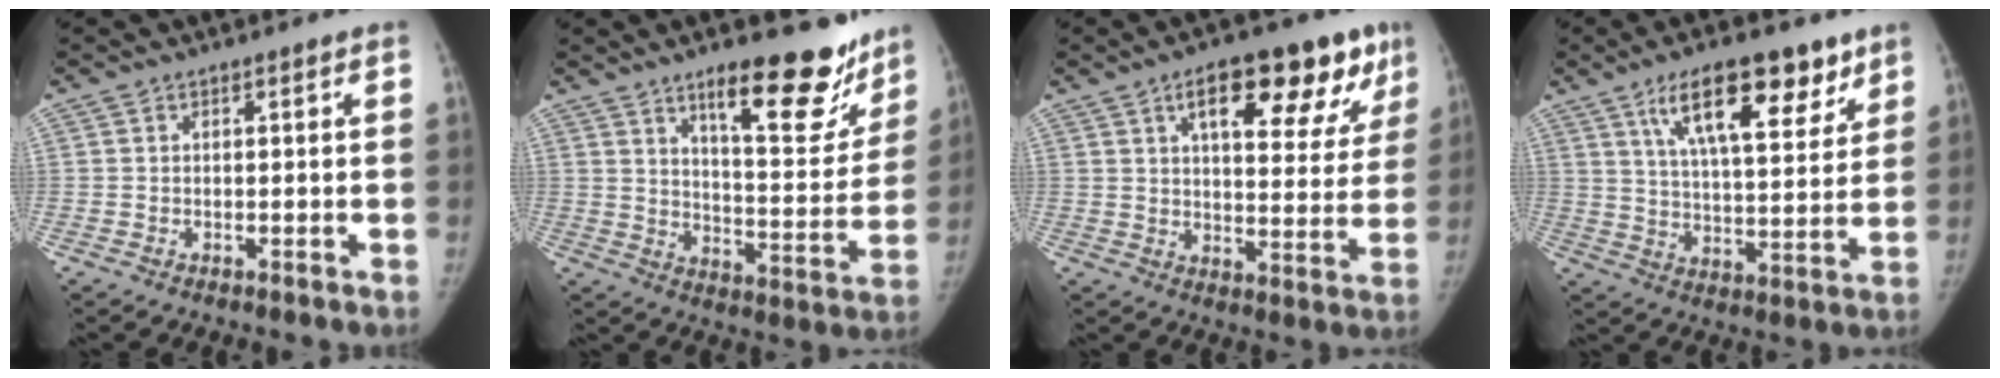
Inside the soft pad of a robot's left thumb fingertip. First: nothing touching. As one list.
[{"total": 18.0, "force": [12.2, 5.9, 11.9], "torque": [-0.107, -0.092, 0.181]}, {"total": 19.0, "force": [9.9, 7.8, 14.2], "torque": [-0.151, -0.017, 0.139]}, {"total": 16.4, "force": [9.7, 6.2, 11.7], "torque": [-0.141, -0.041, 0.158]}]